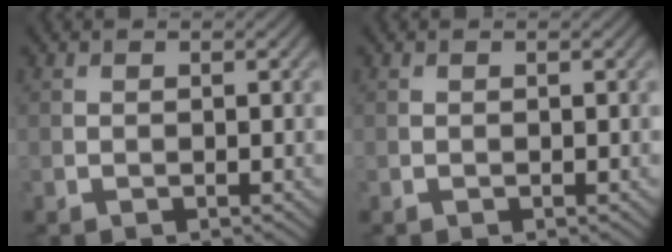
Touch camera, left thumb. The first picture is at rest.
{"total": 0.0}